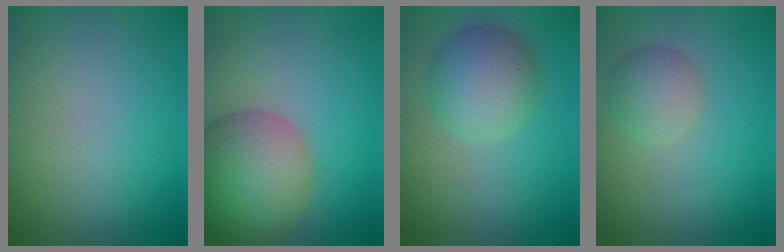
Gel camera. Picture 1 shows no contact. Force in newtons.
{"total": 8.7, "press": 8.6, "slide": 0.4}
{"total": 5.3, "press": 5.3, "slide": 0.0}
{"total": 3.0, "press": 3.0, "slide": 0.0}